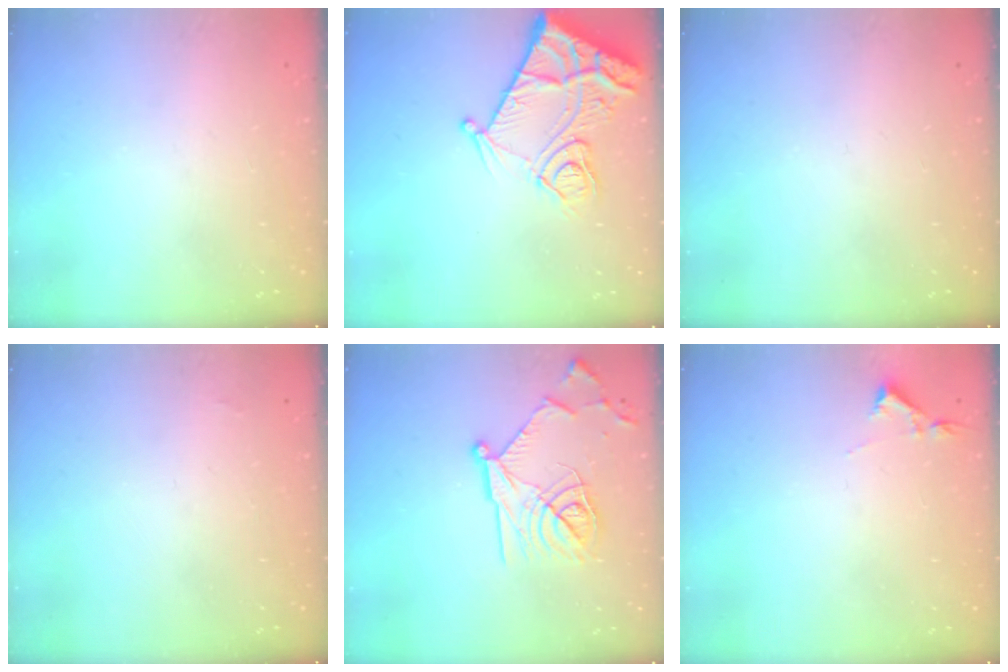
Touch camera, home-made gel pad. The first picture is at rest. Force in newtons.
{"total": 13.7, "press": 13.7, "slide": 1.4}
{"total": 0.0}
{"total": 1.3, "press": 1.3, "slide": 0.2}
{"total": 18.1, "press": 18.1, "slide": 1.0}
{"total": 2.9, "press": 2.9, "slide": 0.5}